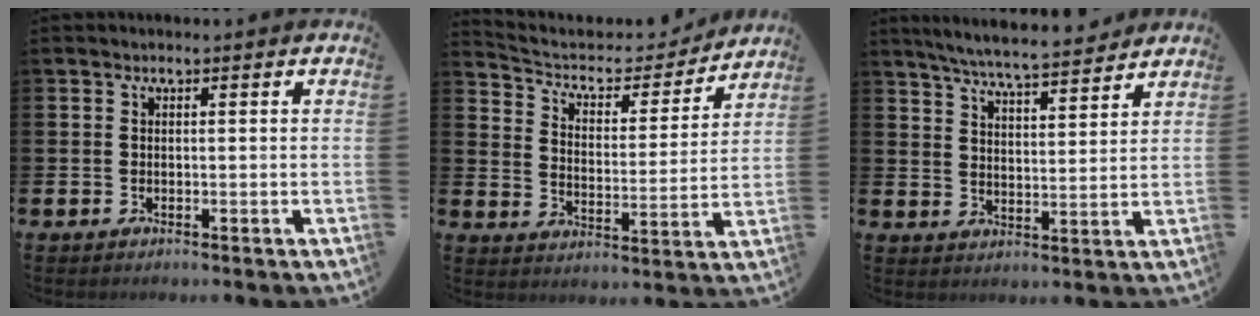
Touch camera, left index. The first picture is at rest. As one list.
[{"total": 5.7, "force": [5.1, 2.3, 1.1], "torque": [-0.058, -0.040, 0.083]}, {"total": 6.3, "force": [6.1, 0.1, 1.7], "torque": [-0.047, -0.039, 0.105]}]